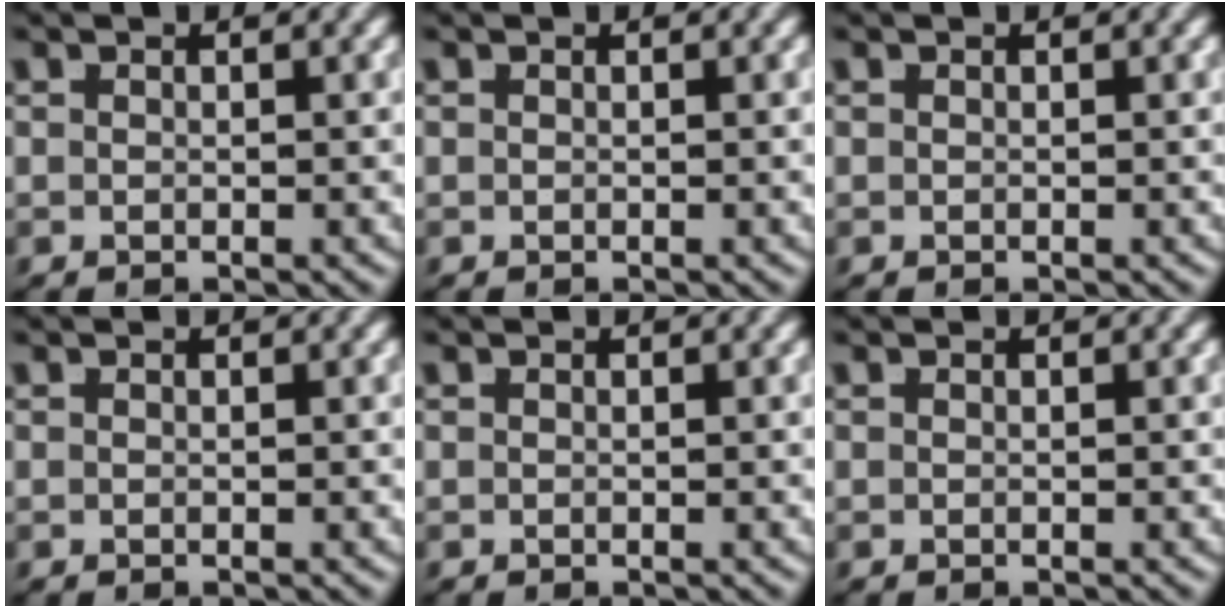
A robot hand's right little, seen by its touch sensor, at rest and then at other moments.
{"total": 0.0}
{"total": 0.0}
{"total": 0.0}
{"total": 0.0}
{"total": 0.0}